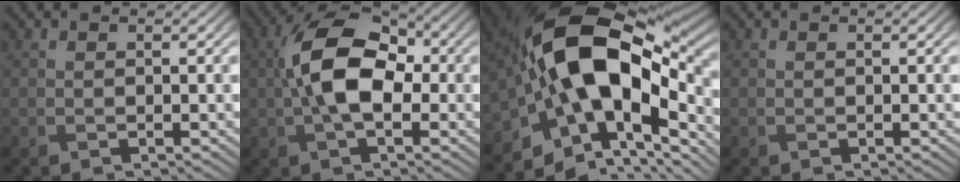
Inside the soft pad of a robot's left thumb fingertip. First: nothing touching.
{"total": 9.7, "force": [-0.1, 5.0, 8.3], "torque": [-0.163, 0.016, -0.014]}
{"total": 19.5, "force": [-2.5, 11.0, 15.9], "torque": [-0.287, 0.004, -0.049]}
{"total": 0.0}